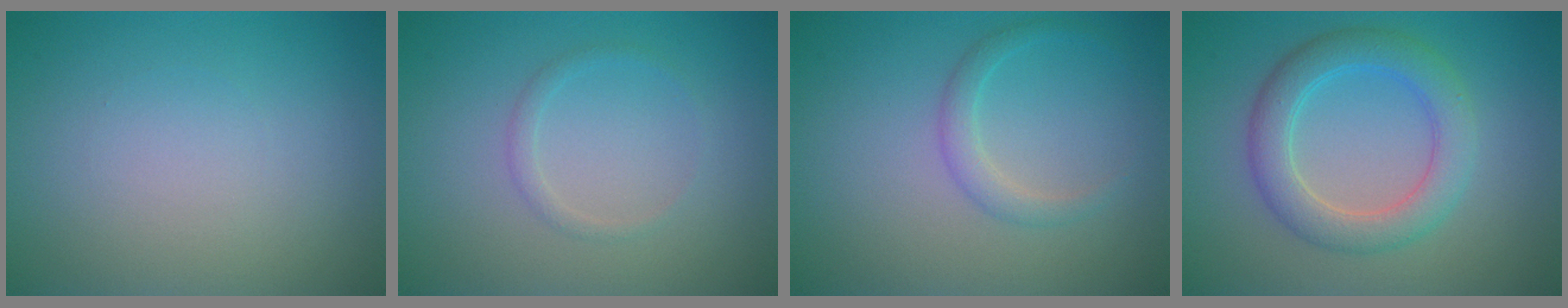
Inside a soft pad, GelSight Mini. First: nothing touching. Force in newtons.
{"total": 1.0, "press": 1.0, "slide": 0.0}
{"total": 1.7, "press": 1.7, "slide": 0.1}
{"total": 4.4, "press": 4.4, "slide": 0.2}